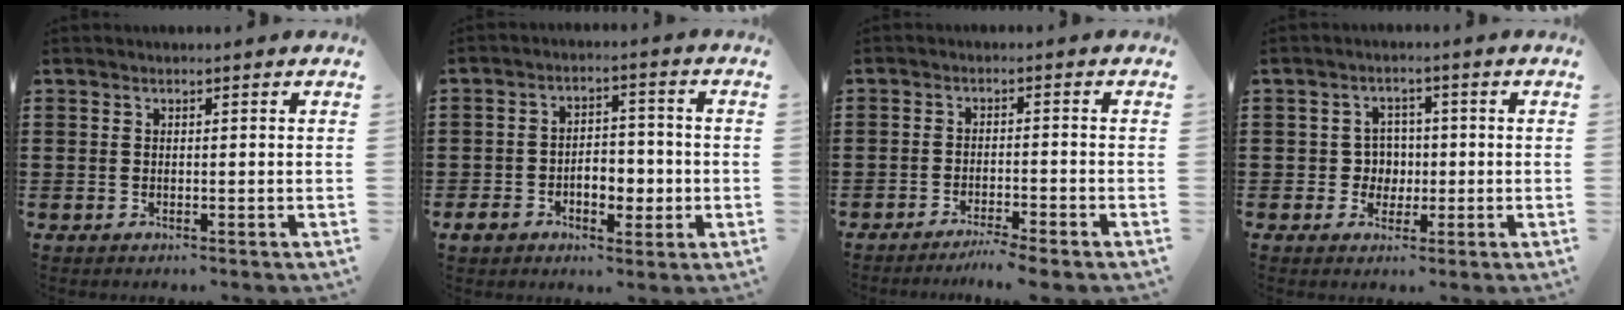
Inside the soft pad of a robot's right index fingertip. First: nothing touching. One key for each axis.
{"total": 6.2, "fx": -1.9, "fy": 4.2, "fz": 4.1, "tx": -0.078, "ty": 0.014, "tz": -0.032}
{"total": 2.7, "fx": -2.6, "fy": -0.4, "fz": 0.9, "tx": -0.017, "ty": -0.001, "tz": -0.051}
{"total": 3.5, "fx": -0.2, "fy": 3.2, "fz": 1.2, "tx": -0.035, "ty": 0.009, "tz": -0.007}